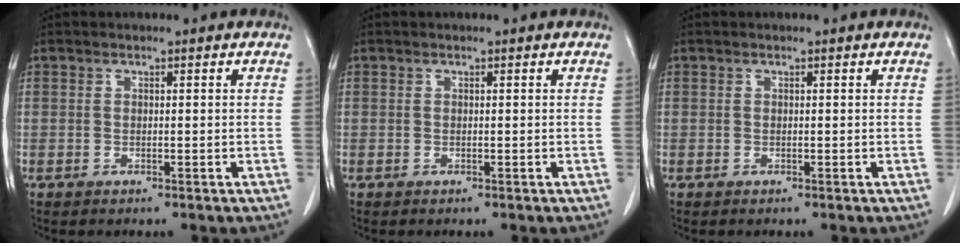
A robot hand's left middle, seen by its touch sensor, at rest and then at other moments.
{"total": 0.0}
{"total": 0.0}